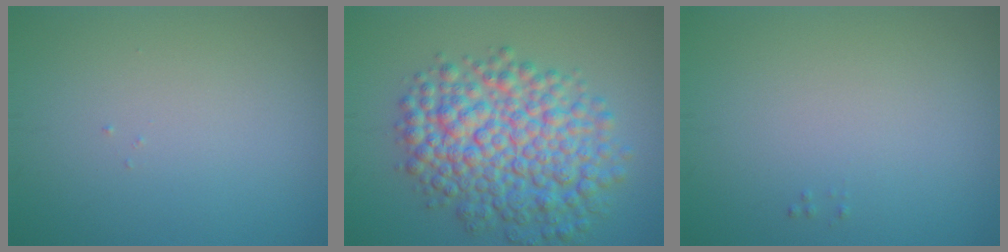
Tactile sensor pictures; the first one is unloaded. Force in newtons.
{"total": 9.0, "press": 9.0, "slide": 0.2}
{"total": 0.0}